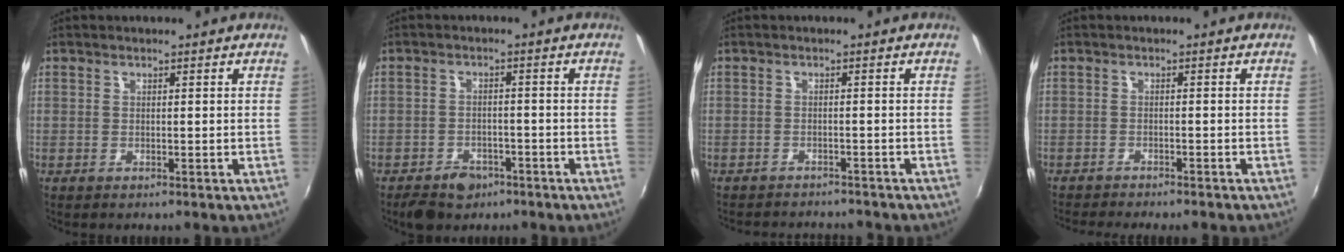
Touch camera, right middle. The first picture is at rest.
{"total": 6.3, "force": [-4.4, 3.9, 2.2], "torque": [-0.065, 0.004, -0.060]}
{"total": 7.2, "force": [-6.7, 1.7, 1.9], "torque": [-0.053, -0.011, -0.095]}
{"total": 5.5, "force": [-5.1, 0.5, 2.0], "torque": [-0.053, -0.017, -0.079]}